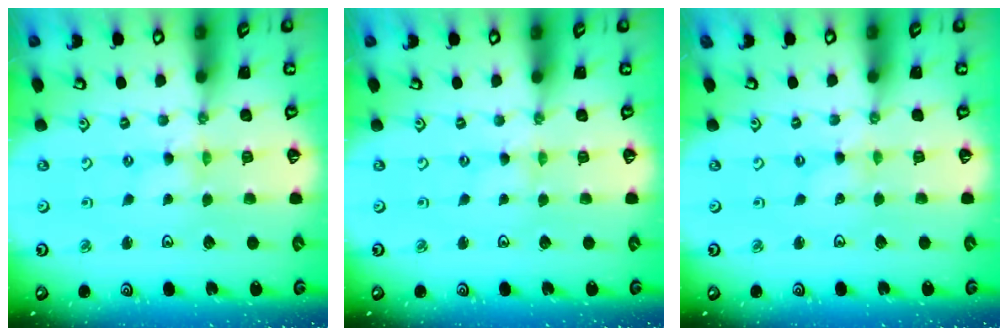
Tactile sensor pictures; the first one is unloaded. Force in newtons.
{"total": 0.0}
{"total": 0.8, "press": 0.8, "slide": 0.2}